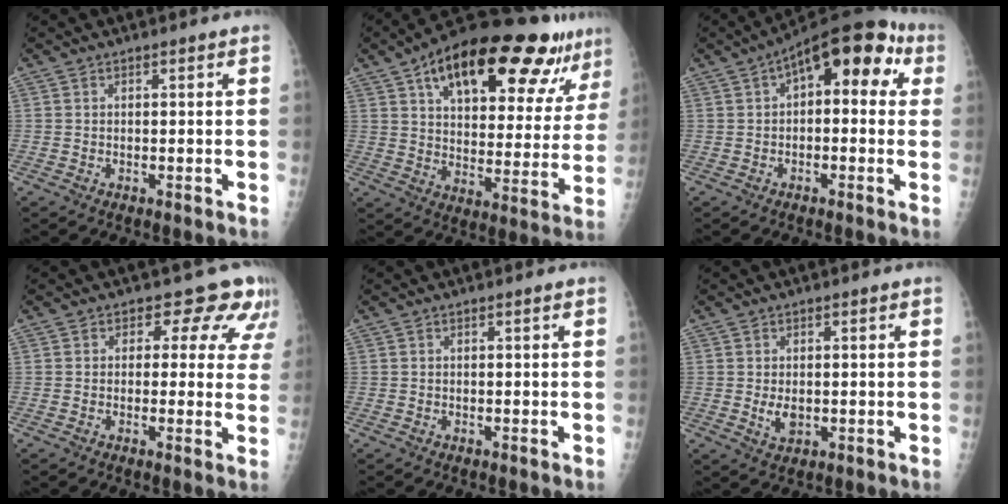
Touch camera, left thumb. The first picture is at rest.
{"total": 27.8, "force": [16.3, 10.8, 19.7], "torque": [-0.263, -0.015, 0.245]}
{"total": 14.6, "force": [4.2, 7.4, 11.8], "torque": [-0.121, 0.039, 0.048]}
{"total": 7.6, "force": [5.3, 4.9, 2.2], "torque": [0.023, -0.017, 0.037]}
{"total": 0.0}
{"total": 3.2, "force": [-0.2, 2.2, 2.4], "torque": [-0.034, -0.006, 0.003]}